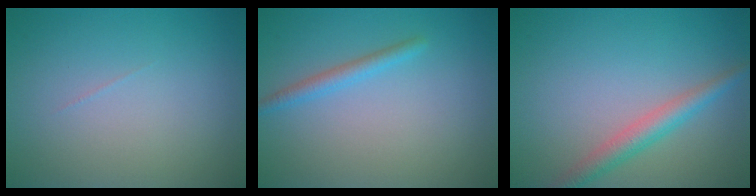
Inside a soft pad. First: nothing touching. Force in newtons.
{"total": 1.6, "press": 1.6, "slide": 0.1}
{"total": 2.9, "press": 2.9, "slide": 0.1}